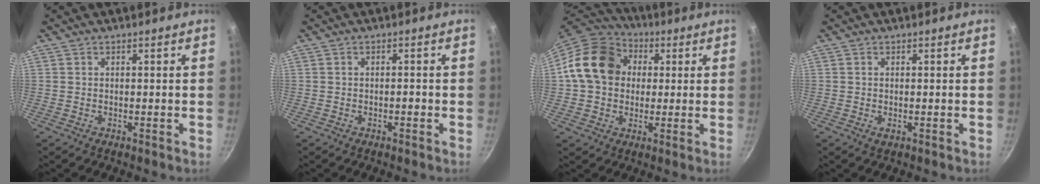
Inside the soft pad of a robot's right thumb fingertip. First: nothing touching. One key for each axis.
{"total": 0.9, "fx": -0.4, "fy": 0.4, "fz": 0.6, "tx": -0.008, "ty": 0.007, "tz": -0.007}
{"total": 16.2, "fx": 2.8, "fy": 13.1, "fz": 9.1, "tx": -0.135, "ty": 0.026, "tz": 0.034}
{"total": 0.7, "fx": -0.1, "fy": 0.3, "fz": 0.6, "tx": -0.011, "ty": -0.003, "tz": -0.001}